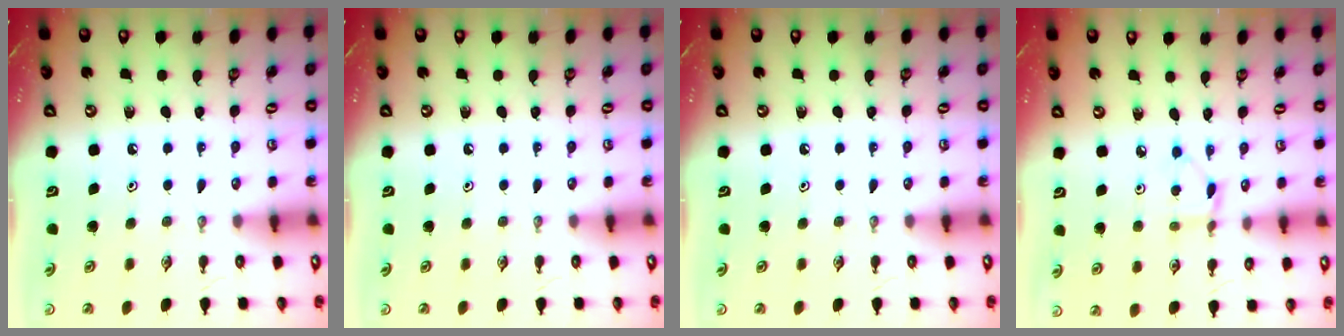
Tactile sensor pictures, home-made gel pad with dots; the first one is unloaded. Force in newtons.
{"total": 0.0}
{"total": 0.0}
{"total": 3.2, "press": 3.1, "slide": 0.4}